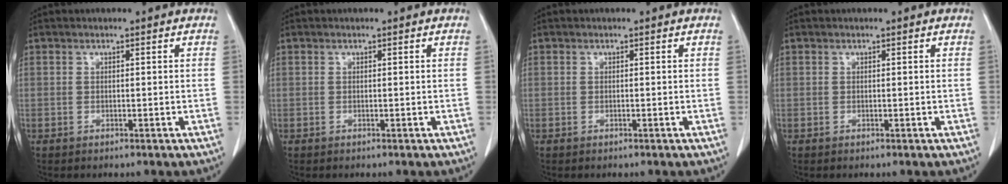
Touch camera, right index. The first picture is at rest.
{"total": 0.0}
{"total": 0.0}
{"total": 0.0}